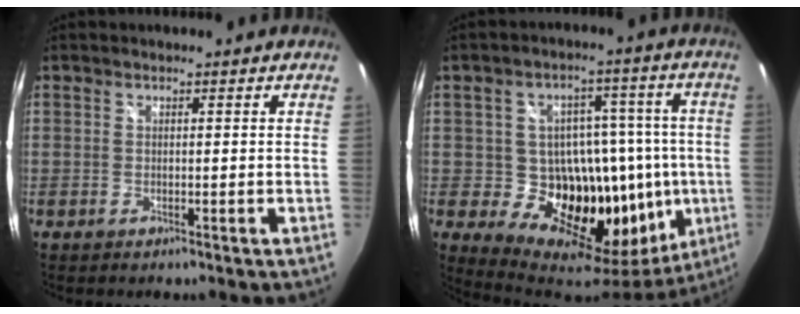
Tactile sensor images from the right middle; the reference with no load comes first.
{"total": 24.2, "force": [-2.0, 18.2, 15.9], "torque": [-0.229, 0.014, -0.001]}